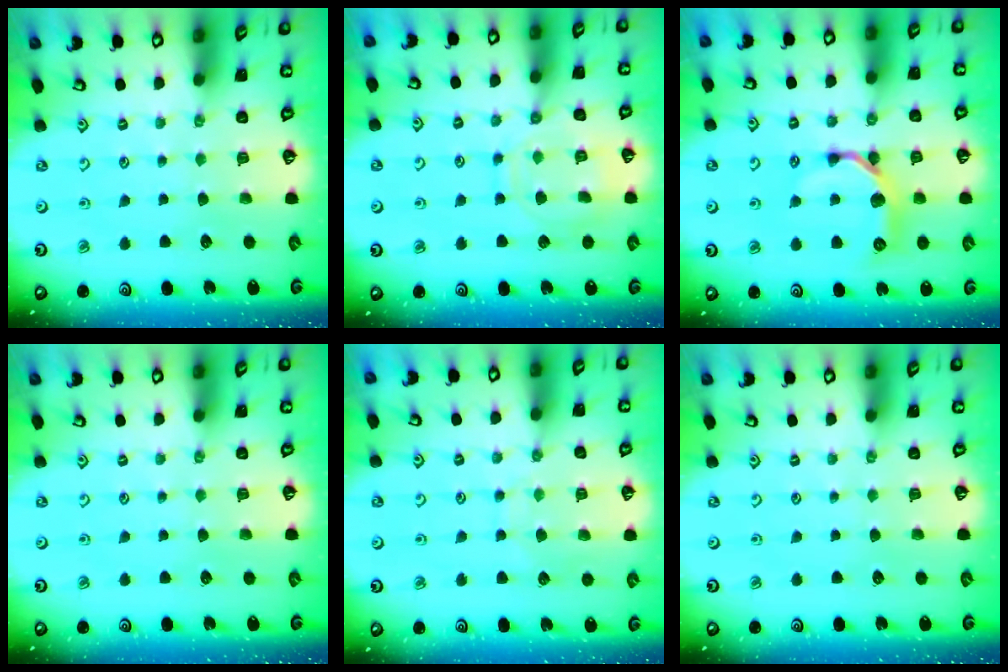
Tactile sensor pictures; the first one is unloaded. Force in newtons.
{"total": 12.1, "press": 12.0, "slide": 0.9}
{"total": 10.8, "press": 10.8, "slide": 0.5}
{"total": 0.0}
{"total": 7.7, "press": 7.6, "slide": 0.6}
{"total": 0.0}